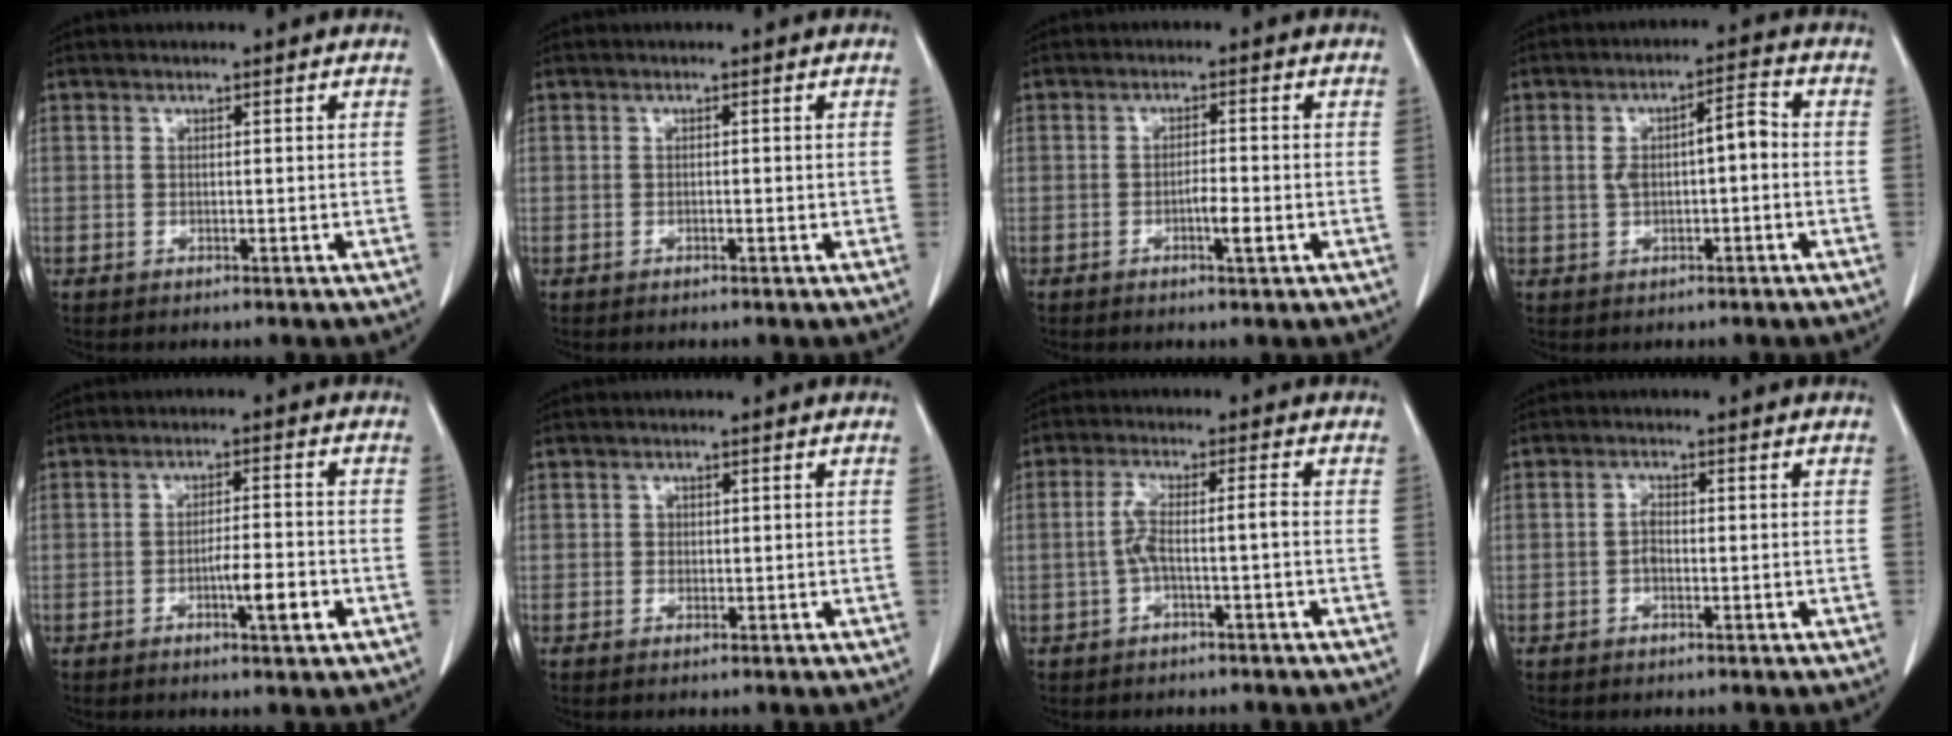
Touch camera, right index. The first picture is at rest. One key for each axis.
{"total": 0.8, "fx": -0.2, "fy": 0.4, "fz": 0.7, "tx": -0.010, "ty": 0.002, "tz": -0.002}
{"total": 2.9, "fx": -1.0, "fy": 0.4, "fz": 2.7, "tx": -0.043, "ty": 0.001, "tz": -0.015}
{"total": 5.8, "fx": -0.1, "fy": 2.0, "fz": 5.5, "tx": -0.104, "ty": 0.030, "tz": -0.002}
{"total": 5.2, "fx": -2.1, "fy": 0.5, "fz": 4.7, "tx": -0.072, "ty": -0.001, "tz": -0.032}
{"total": 0.8, "fx": 0.0, "fy": 0.8, "fz": 0.2, "tx": 0.001, "ty": 0.003, "tz": -0.001}
{"total": 4.3, "fx": -1.2, "fy": 0.2, "fz": 4.2, "tx": -0.088, "ty": 0.018, "tz": -0.020}
{"total": 1.6, "fx": -0.5, "fy": 0.8, "fz": 1.3, "tx": -0.023, "ty": 0.005, "tz": -0.011}